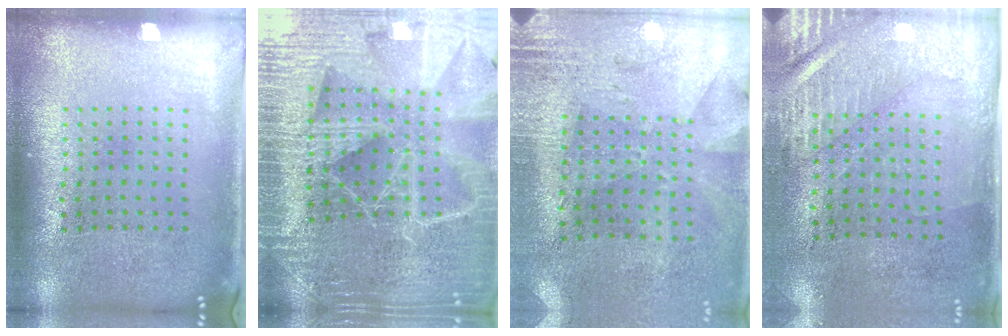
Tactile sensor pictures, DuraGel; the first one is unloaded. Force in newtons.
{"total": 5.3, "press": 4.8, "slide": 2.3}
{"total": 2.8, "press": 2.2, "slide": 1.6}
{"total": 3.0, "press": 2.5, "slide": 1.6}